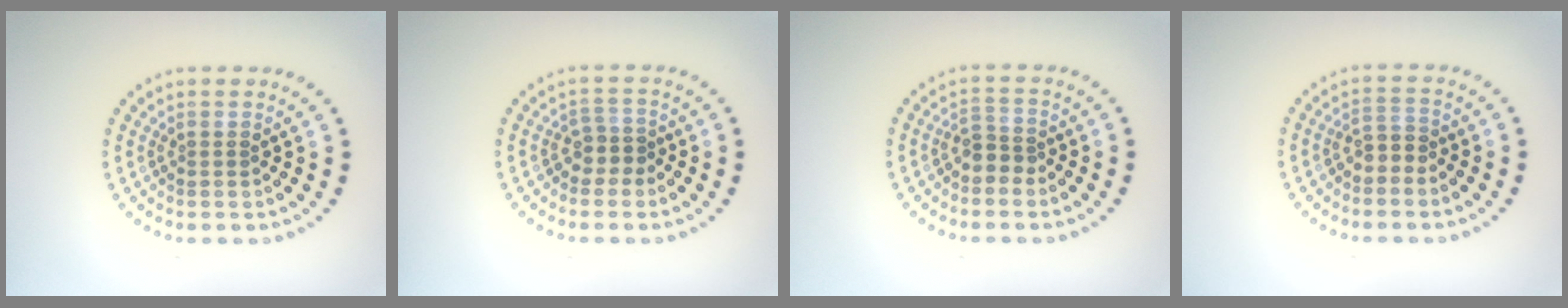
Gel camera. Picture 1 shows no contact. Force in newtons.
{"total": 1.9, "press": 1.4, "slide": 1.2}
{"total": 1.9, "press": 1.6, "slide": 1.0}
{"total": 1.6, "press": 1.4, "slide": 0.9}